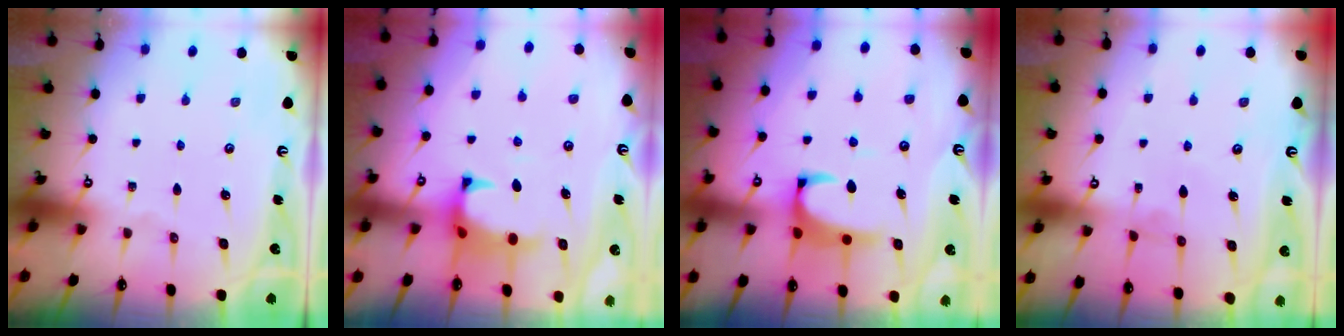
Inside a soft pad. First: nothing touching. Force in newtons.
{"total": 1.0, "press": 0.1, "slide": 1.0}
{"total": 2.1, "press": 1.9, "slide": 0.9}
{"total": 0.9, "press": 0.8, "slide": 0.3}